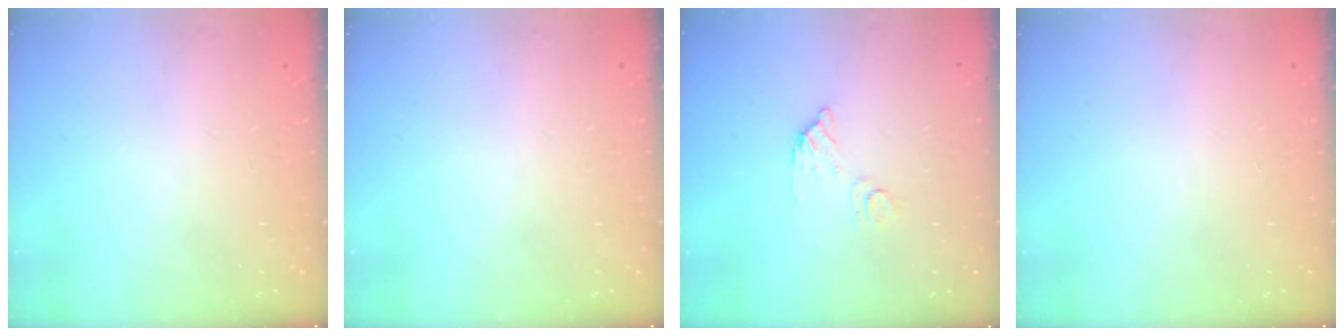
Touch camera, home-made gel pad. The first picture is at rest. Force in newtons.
{"total": 0.0}
{"total": 5.8, "press": 5.8, "slide": 0.2}
{"total": 0.0}